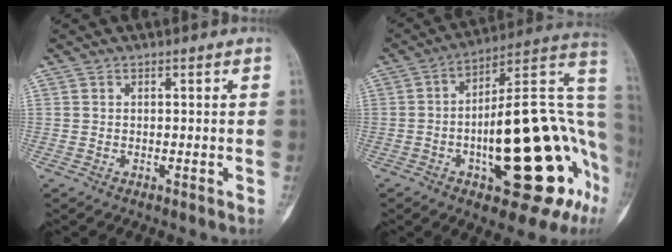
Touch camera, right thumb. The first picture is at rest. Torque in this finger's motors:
{"motor_torque": [2.67, 2.33, 1.55, -1.23, 0.62]}